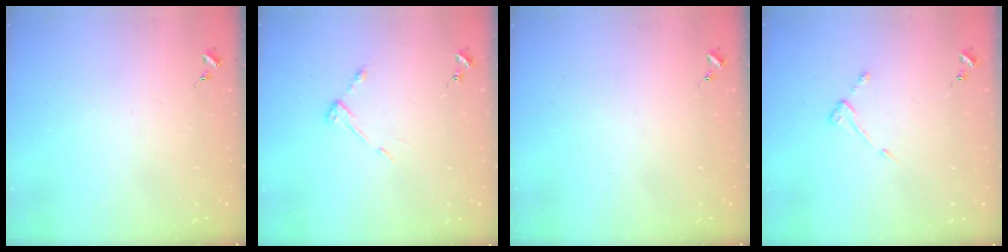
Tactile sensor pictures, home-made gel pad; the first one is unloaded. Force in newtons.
{"total": 5.0, "press": 4.9, "slide": 0.4}
{"total": 0.0}
{"total": 4.3, "press": 4.3, "slide": 0.5}